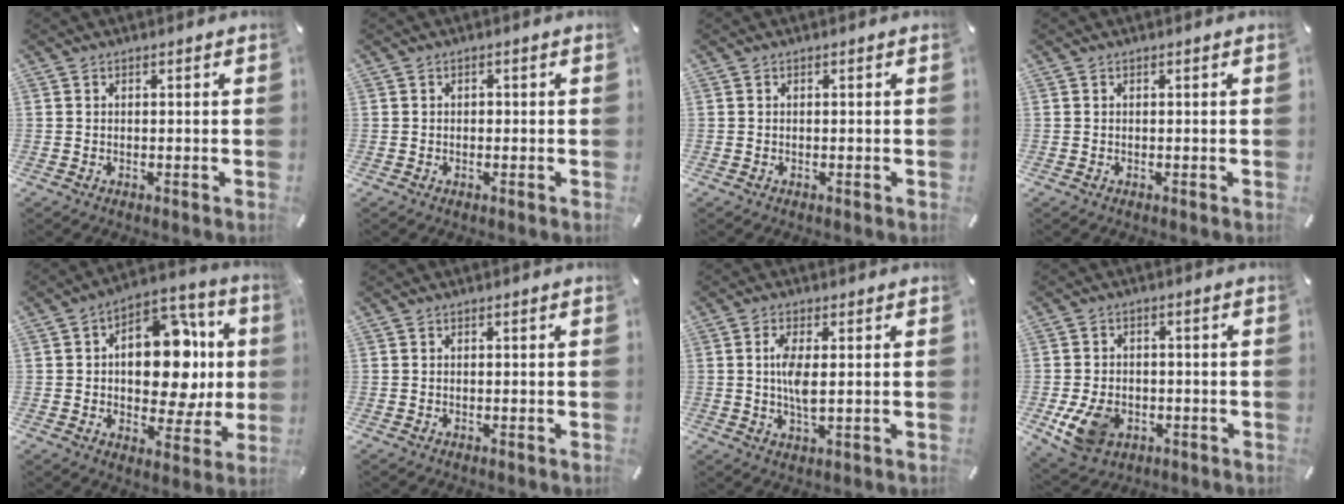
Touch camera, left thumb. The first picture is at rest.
{"total": 0.6, "force": [-0.2, 0.5, 0.3], "torque": [-0.004, 0.003, -0.006]}
{"total": 0.0}
{"total": 0.0}
{"total": 18.5, "force": [1.6, 11.5, 14.4], "torque": [-0.190, -0.008, 0.027]}
{"total": 0.0}
{"total": 5.8, "force": [0.5, 1.8, 5.5], "torque": [-0.127, -0.006, 0.000]}
{"total": 9.2, "force": [-2.8, 6.9, 5.4], "torque": [-0.108, 0.004, -0.050]}